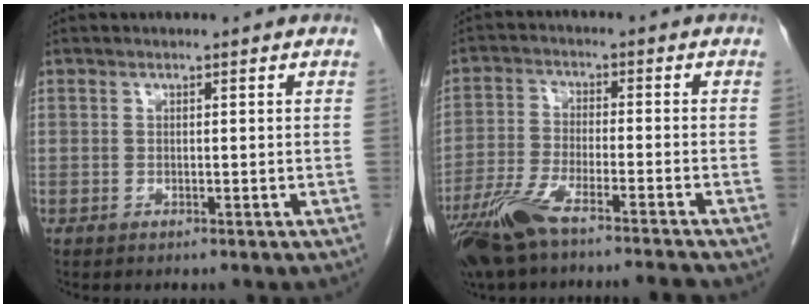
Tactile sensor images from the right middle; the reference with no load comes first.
{"total": 11.0, "force": [-8.8, 0.4, 6.6], "torque": [-0.128, -0.020, -0.155]}